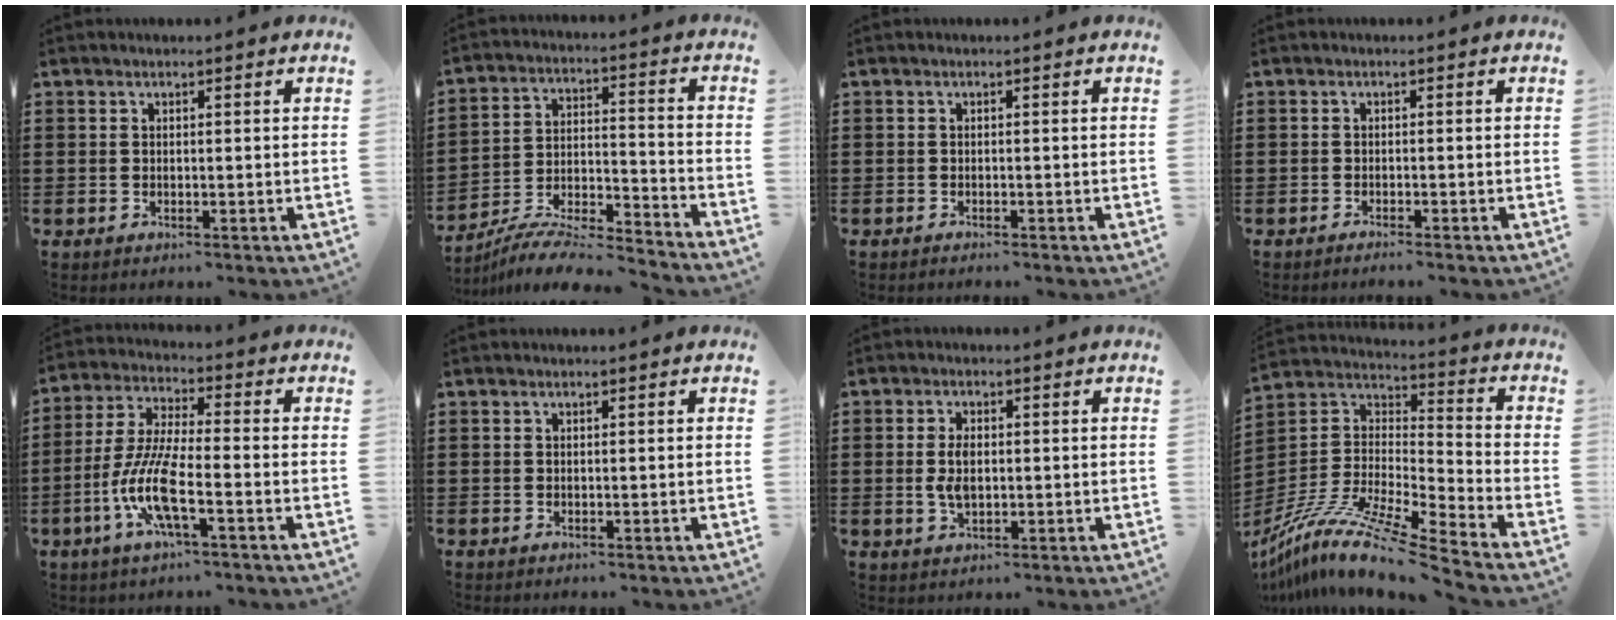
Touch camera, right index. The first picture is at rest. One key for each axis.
{"total": 7.5, "fx": -7.1, "fy": 0.7, "fz": 2.6, "tx": -0.050, "ty": -0.003, "tz": -0.141}
{"total": 0.7, "fx": -0.7, "fy": -0.1, "fz": 0.0, "tx": -0.002, "ty": -0.002, "tz": -0.015}
{"total": 1.2, "fx": -1.1, "fy": -0.3, "fz": 0.1, "tx": -0.004, "ty": -0.002, "tz": -0.022}
{"total": 9.4, "fx": -3.8, "fy": 2.0, "fz": 8.4, "tx": -0.193, "ty": -0.016, "tz": -0.076}
{"total": 0.0}
{"total": 4.0, "fx": 0.0, "fy": 2.1, "fz": 3.4, "tx": -0.075, "ty": 0.000, "tz": -0.002}
{"total": 12.5, "fx": -9.9, "fy": 0.6, "fz": 7.6, "tx": -0.159, "ty": -0.003, "tz": -0.197}